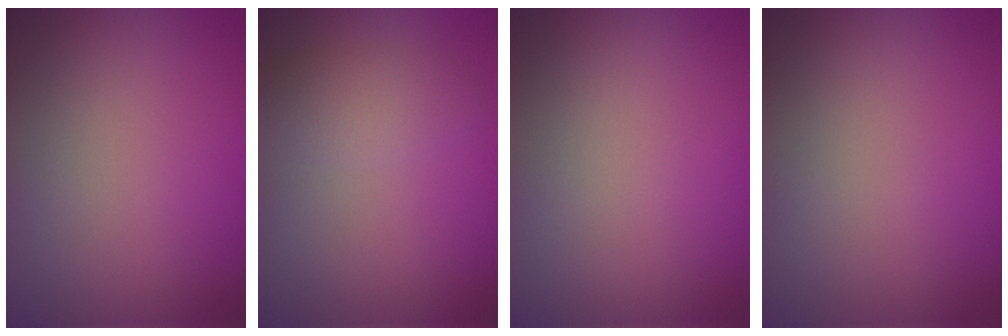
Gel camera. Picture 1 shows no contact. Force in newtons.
{"total": 2.7, "press": 2.7, "slide": 0.1}
{"total": 0.0}
{"total": 0.0}